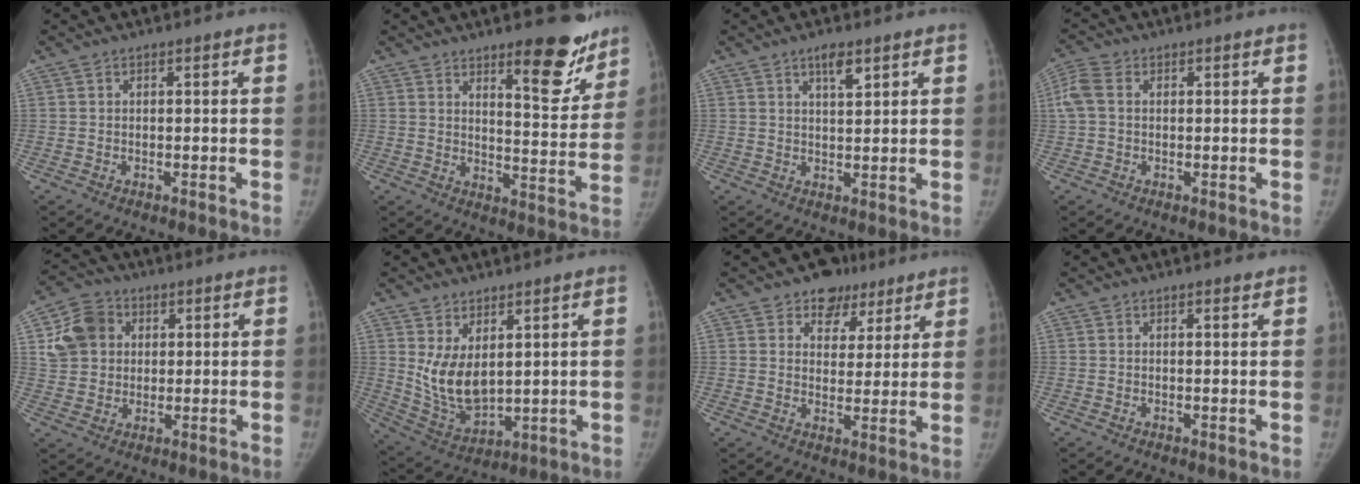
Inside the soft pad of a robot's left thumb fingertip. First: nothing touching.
{"total": 12.9, "force": [9.0, 4.0, 8.4], "torque": [-0.067, -0.068, 0.128]}
{"total": 3.9, "force": [2.5, 1.2, 2.8], "torque": [-0.040, -0.013, 0.044]}
{"total": 4.6, "force": [0.9, 3.1, 3.3], "torque": [-0.096, 0.017, 0.016]}
{"total": 9.4, "force": [2.8, 7.9, 4.2], "torque": [-0.052, 0.001, 0.050]}
{"total": 9.7, "force": [2.8, 5.5, 7.5], "torque": [-0.124, -0.030, 0.075]}
{"total": 7.7, "force": [5.1, 5.5, 1.4], "torque": [0.023, -0.021, 0.075]}
{"total": 0.9, "force": [0.7, 0.1, 0.5], "torque": [-0.007, -0.005, 0.012]}